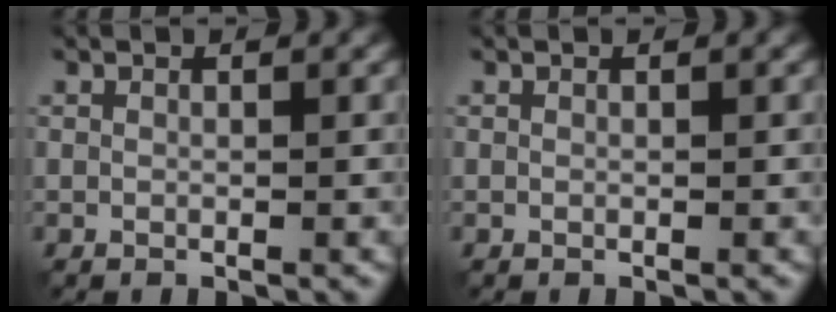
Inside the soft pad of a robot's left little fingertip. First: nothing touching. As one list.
[{"total": 0.0}]